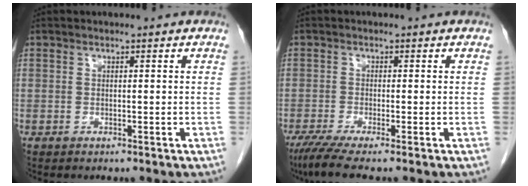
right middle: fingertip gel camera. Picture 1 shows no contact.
{"total": 4.8, "force": [-3.5, -0.2, 3.3], "torque": [-0.061, -0.015, -0.066]}